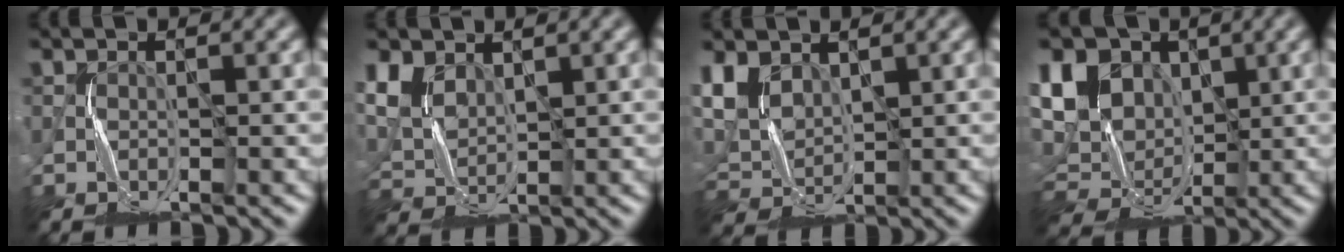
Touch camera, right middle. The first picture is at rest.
{"total": 4.7, "force": [2.7, 2.7, 2.6], "torque": [-0.074, 0.002, 0.053]}
{"total": 4.7, "force": [2.6, 2.8, 2.7], "torque": [-0.073, 0.001, 0.051]}
{"total": 12.1, "force": [3.2, 9.0, 7.3], "torque": [-0.160, 0.032, 0.038]}